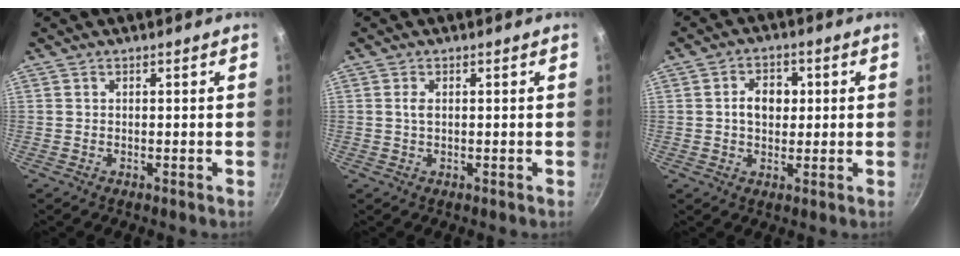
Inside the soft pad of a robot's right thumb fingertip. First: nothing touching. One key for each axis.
{"total": 1.3, "fx": 0.2, "fy": 0.6, "fz": 1.1, "tx": -0.022, "ty": 0.001, "tz": 0.003}
{"total": 6.2, "fx": 0.7, "fy": 4.6, "fz": 4.0, "tx": -0.037, "ty": 0.007, "tz": 0.004}